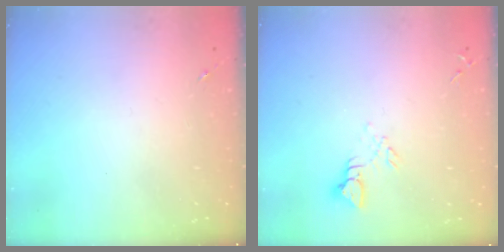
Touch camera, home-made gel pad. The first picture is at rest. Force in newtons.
{"total": 3.9, "press": 3.9, "slide": 0.3}